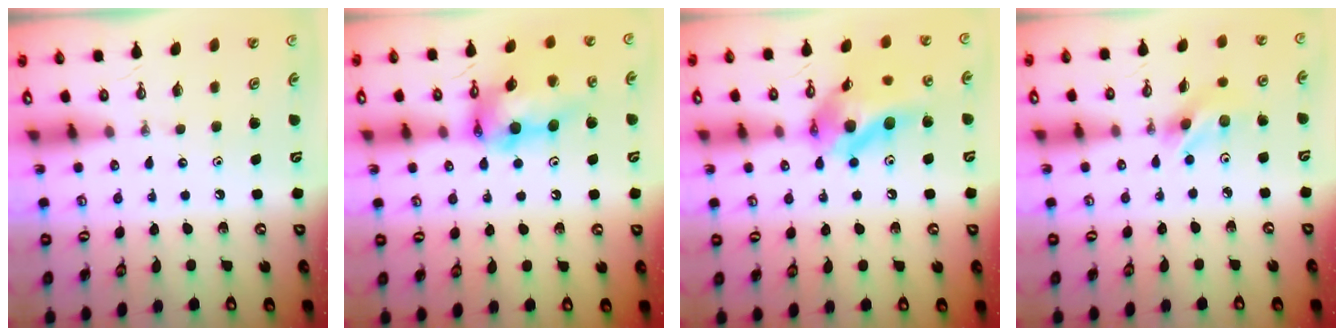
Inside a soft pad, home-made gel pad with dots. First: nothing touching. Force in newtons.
{"total": 17.7, "press": 17.6, "slide": 1.8}
{"total": 15.6, "press": 15.5, "slide": 1.7}
{"total": 6.4, "press": 6.4, "slide": 0.2}